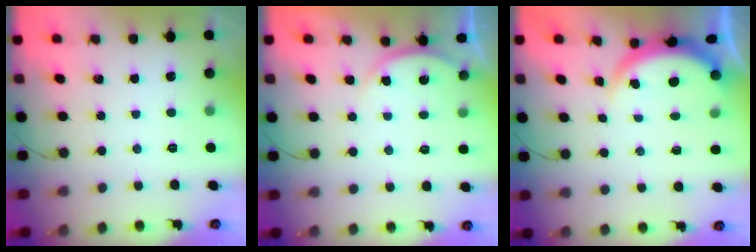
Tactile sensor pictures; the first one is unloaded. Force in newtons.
{"total": 3.7, "press": 3.7, "slide": 0.5}
{"total": 3.8, "press": 3.7, "slide": 0.7}